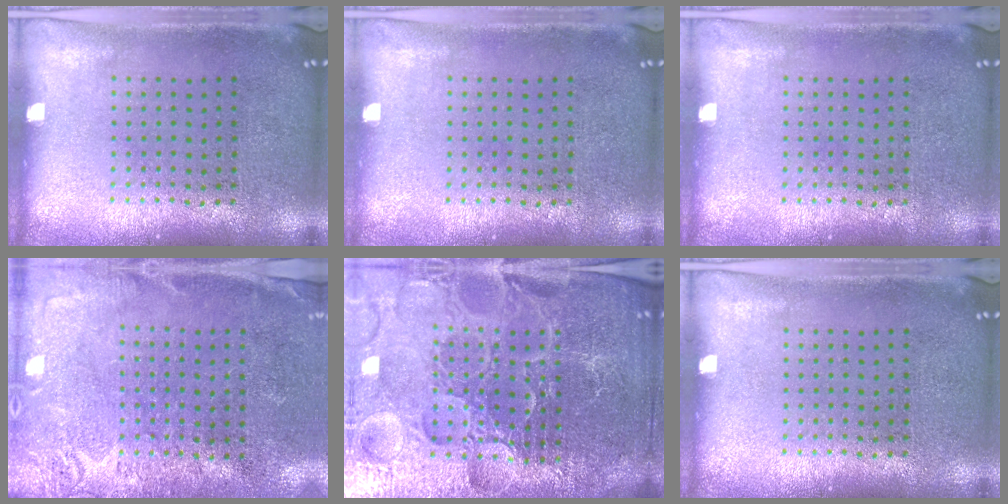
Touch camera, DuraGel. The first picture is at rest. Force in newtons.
{"total": 0.0}
{"total": 0.0}
{"total": 2.7, "press": 2.6, "slide": 0.9}
{"total": 6.0, "press": 5.4, "slide": 2.7}
{"total": 0.0}